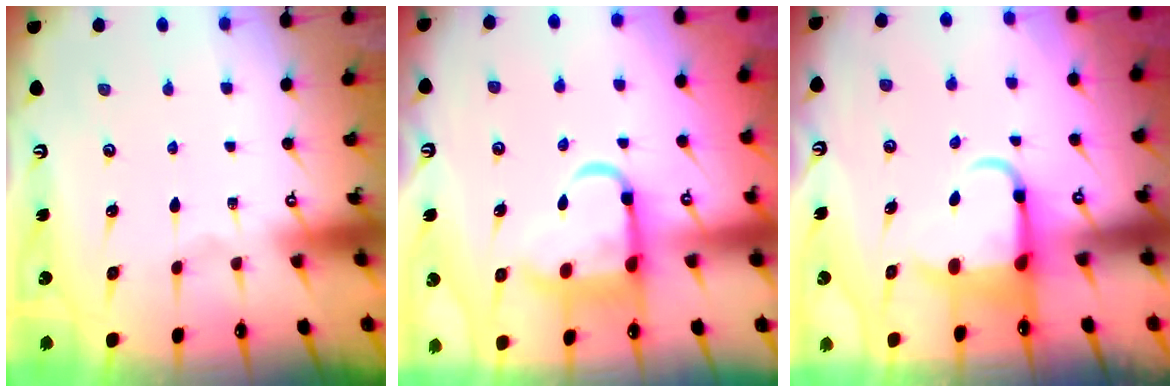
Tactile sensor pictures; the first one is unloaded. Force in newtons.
{"total": 11.6, "press": 11.5, "slide": 1.4}
{"total": 6.3, "press": 6.2, "slide": 1.1}